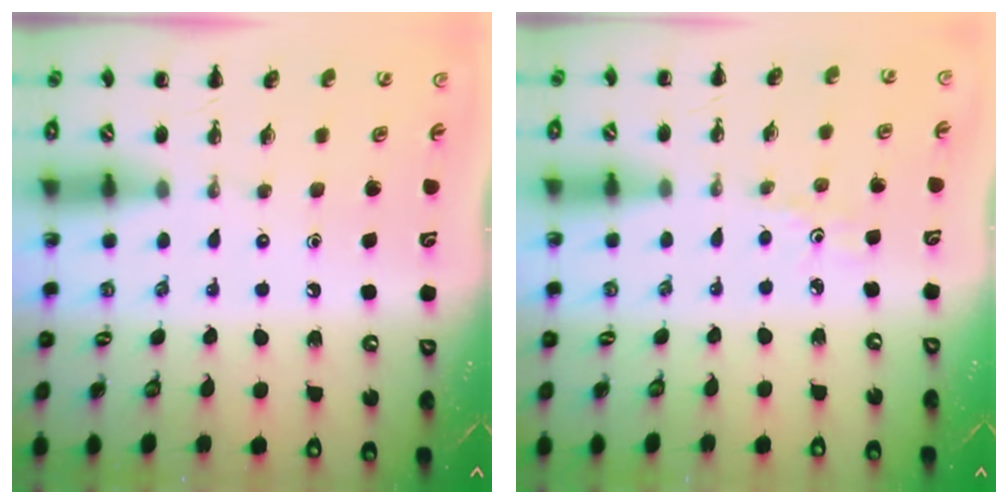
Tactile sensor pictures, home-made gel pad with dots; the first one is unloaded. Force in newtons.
{"total": 1.7, "press": 1.6, "slide": 0.6}